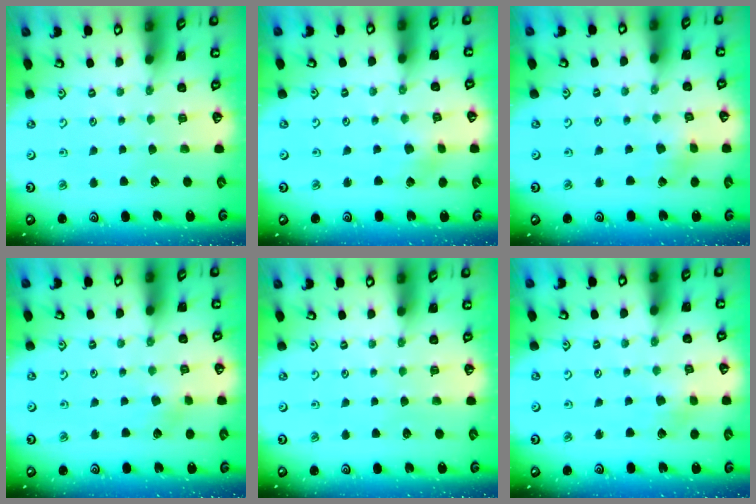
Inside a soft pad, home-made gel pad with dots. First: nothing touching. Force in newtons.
{"total": 2.0, "press": 2.0, "slide": 0.3}
{"total": 1.4, "press": 1.3, "slide": 0.3}
{"total": 2.4, "press": 2.3, "slide": 0.4}
{"total": 0.0}
{"total": 2.8, "press": 2.8, "slide": 0.6}